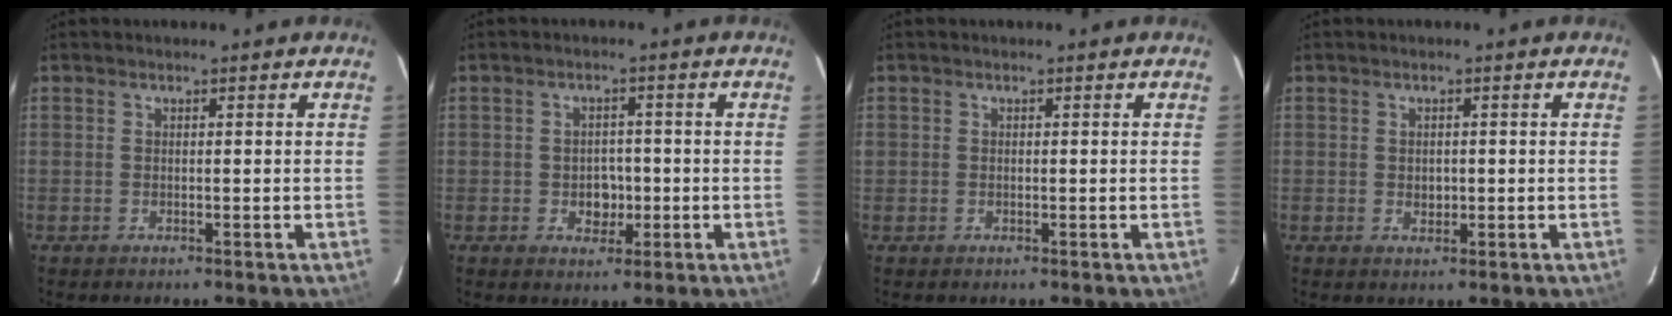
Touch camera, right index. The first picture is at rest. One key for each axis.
{"total": 3.7, "fx": -0.8, "fy": 3.2, "fz": 1.7, "tx": -0.029, "ty": 0.010, "tz": -0.002}
{"total": 0.6, "fx": -0.1, "fy": 0.6, "fz": 0.1, "tx": 0.001, "ty": 0.000, "tz": -0.001}
{"total": 1.6, "fx": -0.1, "fy": 1.4, "fz": 0.8, "tx": -0.011, "ty": 0.004, "tz": -0.001}